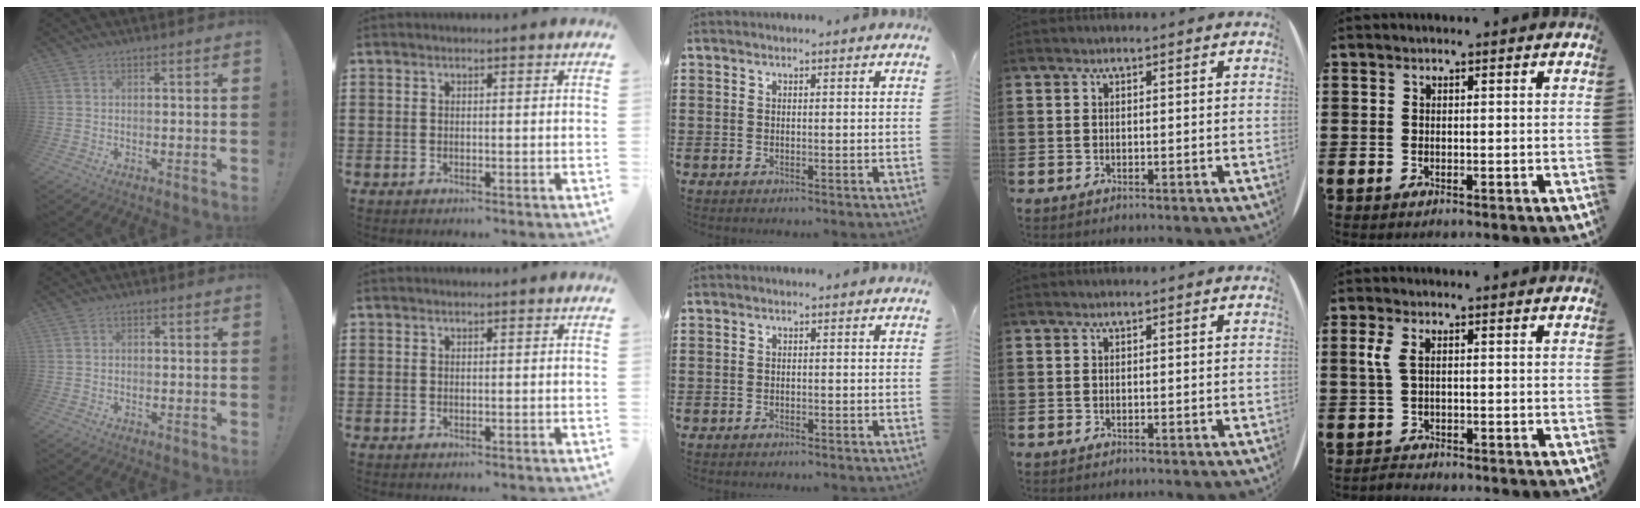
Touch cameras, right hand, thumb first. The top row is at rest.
{"thumb": {"total": 1.0, "force": [-0.6, 0.7, 0.4], "torque": [-0.006, 0.004, -0.011]}, "middle": {"total": 0.6, "force": [-0.5, 0.2, 0.1], "torque": [-0.003, 0.000, -0.010]}, "little": {"total": 2.2, "force": [-0.3, 1.1, 1.9], "torque": [-0.042, 0.006, -0.008]}}